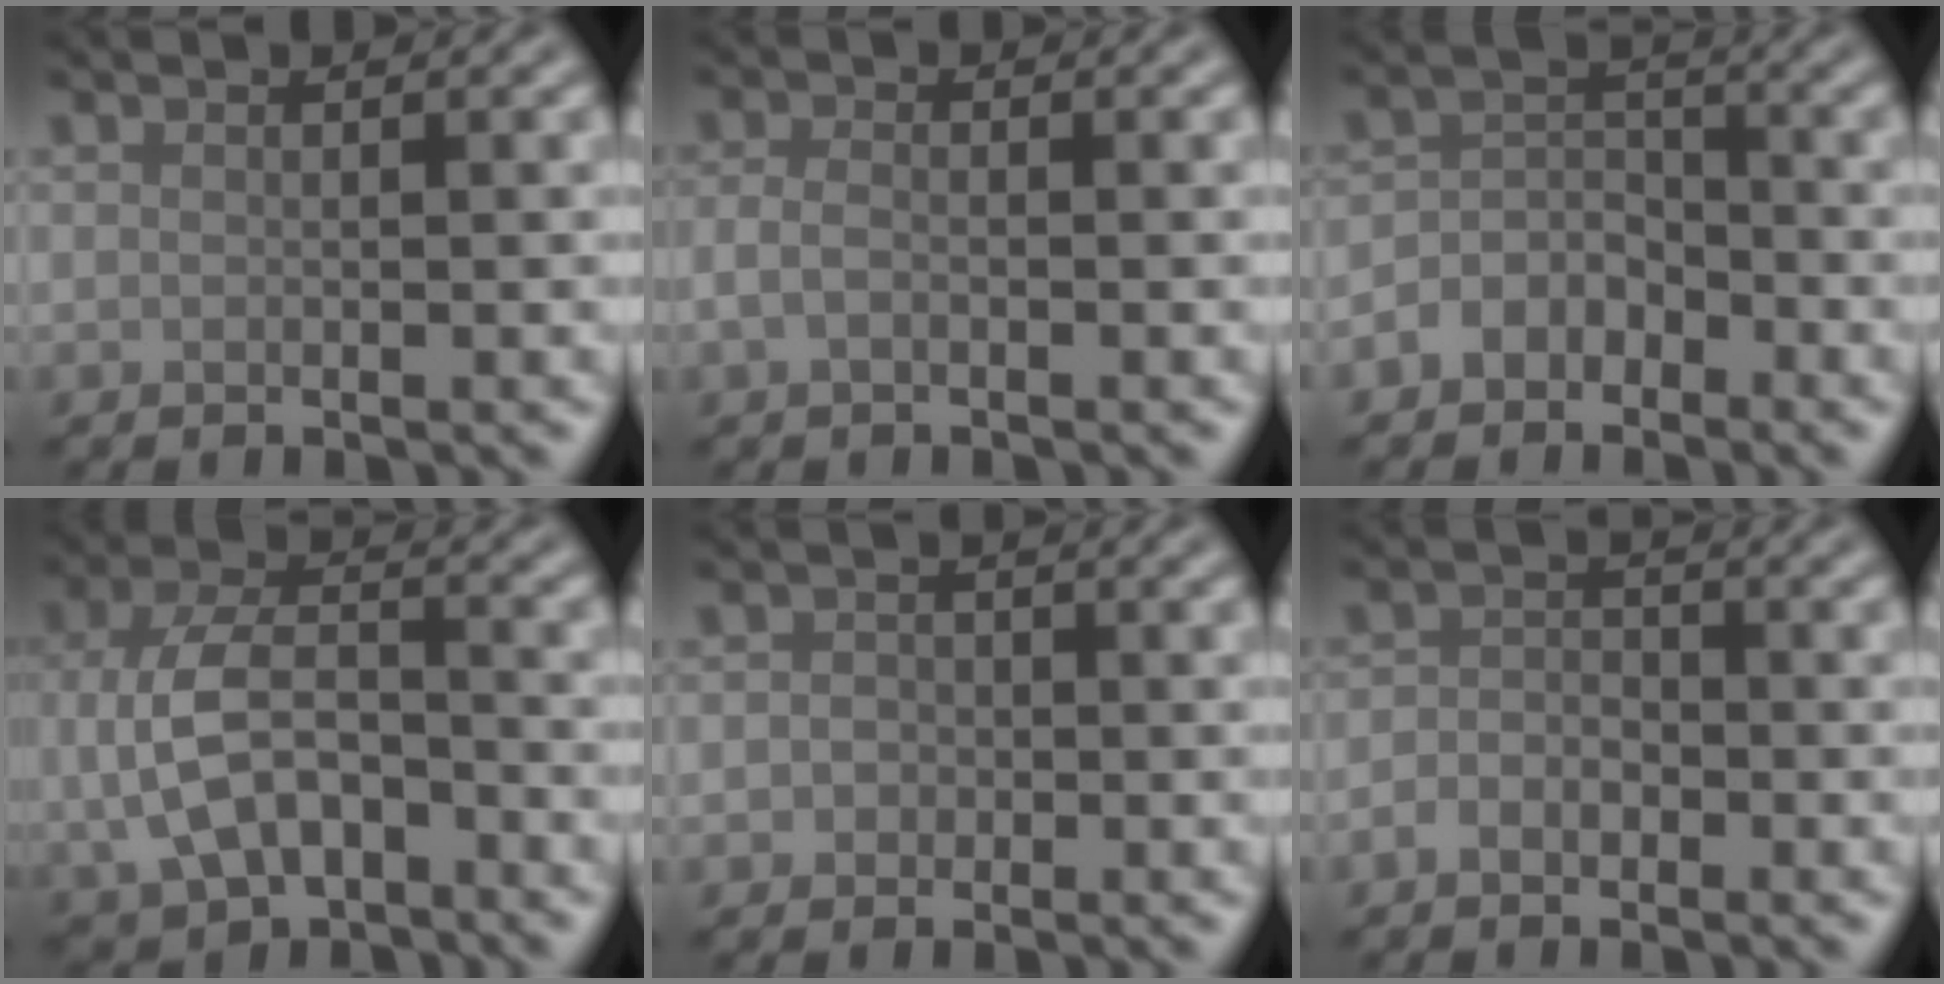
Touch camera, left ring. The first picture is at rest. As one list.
[{"total": 1.4, "force": [-0.6, 0.8, 1.0], "torque": [-0.023, 0.000, -0.015]}, {"total": 2.8, "force": [-1.9, 2.0, 0.8], "torque": [0.011, 0.014, -0.047]}, {"total": 7.1, "force": [-1.3, 4.5, 5.4], "torque": [-0.119, -0.002, -0.027]}, {"total": 1.3, "force": [-0.3, 1.2, 0.4], "torque": [0.006, -0.002, -0.009]}, {"total": 1.8, "force": [-1.0, 1.3, 0.9], "torque": [-0.016, 0.003, -0.023]}]